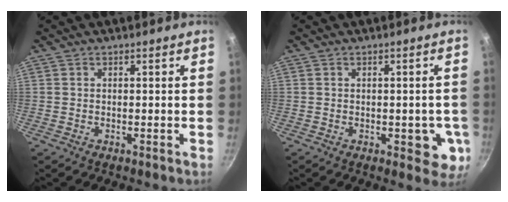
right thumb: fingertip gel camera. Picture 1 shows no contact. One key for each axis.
{"total": 6.2, "fx": -1.2, "fy": 3.4, "fz": 5.0, "tx": -0.028, "ty": -0.002, "tz": -0.014}